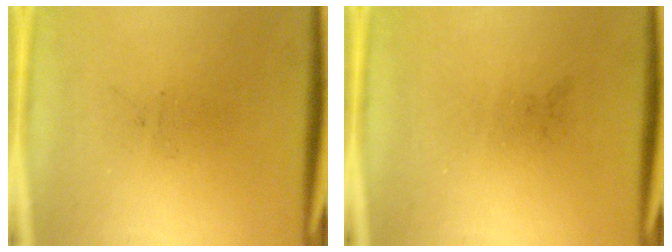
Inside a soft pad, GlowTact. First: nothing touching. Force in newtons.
{"total": 0.0}